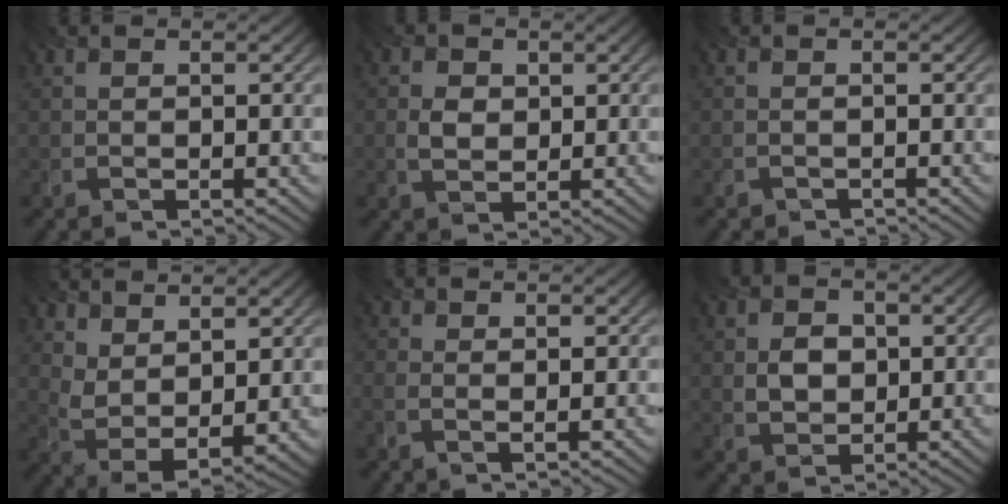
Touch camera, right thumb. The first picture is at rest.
{"total": 2.5, "force": [0.4, 2.0, 1.4], "torque": [-0.034, -0.002, 0.006]}
{"total": 0.6, "force": [-0.5, 0.2, -0.2], "torque": [0.003, -0.002, -0.010]}
{"total": 6.6, "force": [4.1, 3.0, 4.1], "torque": [-0.097, -0.007, 0.084]}
{"total": 1.1, "force": [0.3, 0.2, 1.1], "torque": [-0.024, 0.004, 0.002]}
{"total": 3.6, "force": [0.6, 3.0, 2.0], "torque": [-0.046, -0.002, 0.006]}